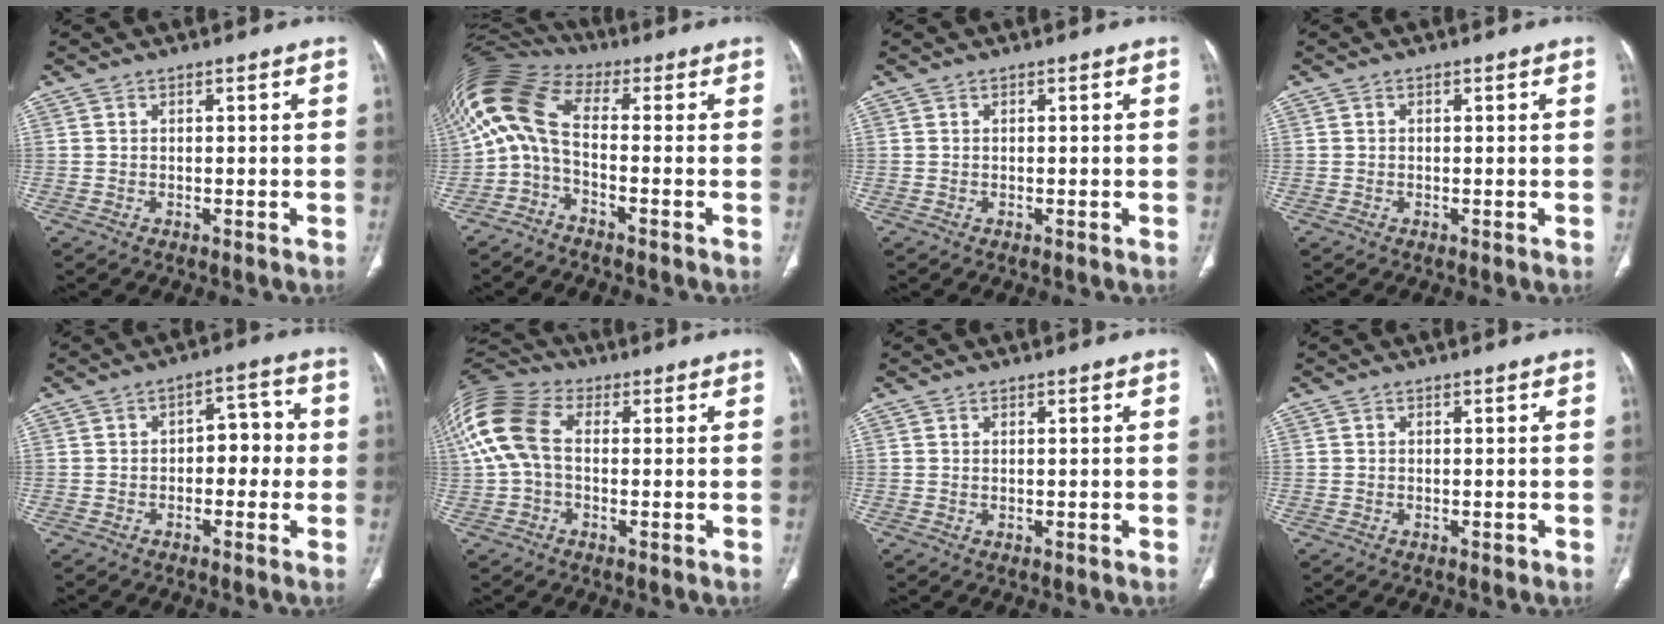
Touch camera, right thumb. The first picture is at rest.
{"total": 10.9, "force": [-1.5, 4.9, 9.6], "torque": [-0.203, 0.058, -0.043]}
{"total": 0.0}
{"total": 0.0}
{"total": 6.5, "force": [-0.6, 4.0, 5.1], "torque": [-0.037, 0.027, -0.016]}
{"total": 15.4, "force": [1.6, 10.1, 11.5], "torque": [-0.271, 0.032, 0.023]}
{"total": 0.0}
{"total": 0.6, "force": [-0.2, 0.4, 0.4], "torque": [-0.004, 0.000, -0.004]}